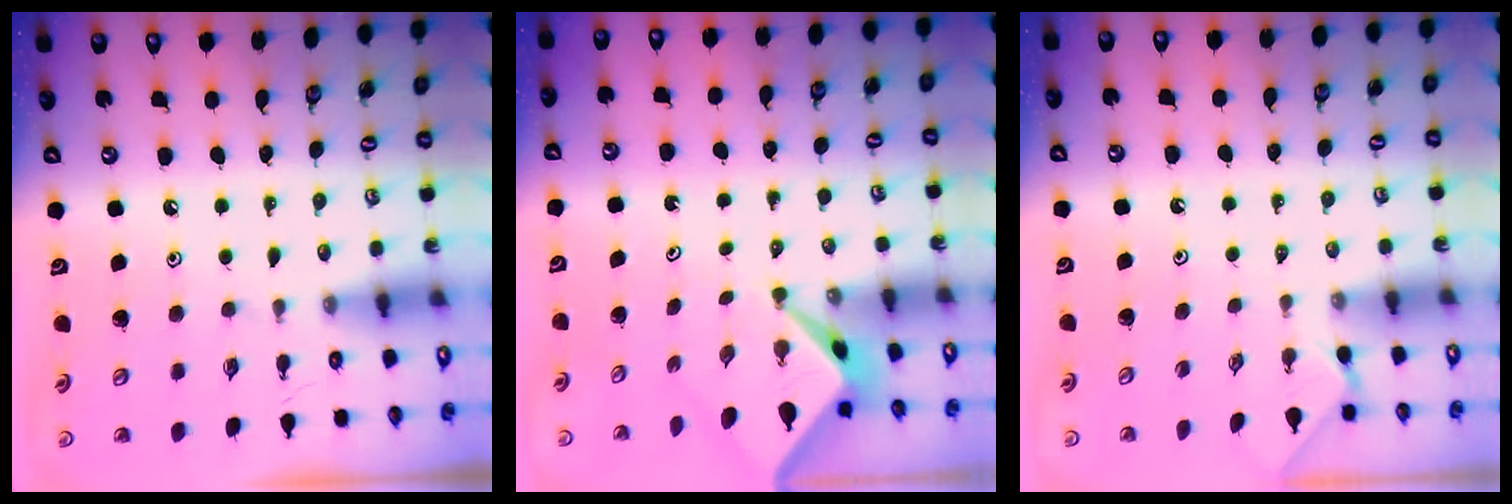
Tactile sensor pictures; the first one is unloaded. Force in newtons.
{"total": 2.4, "press": 2.4, "slide": 0.2}
{"total": 0.9, "press": 0.9, "slide": 0.3}